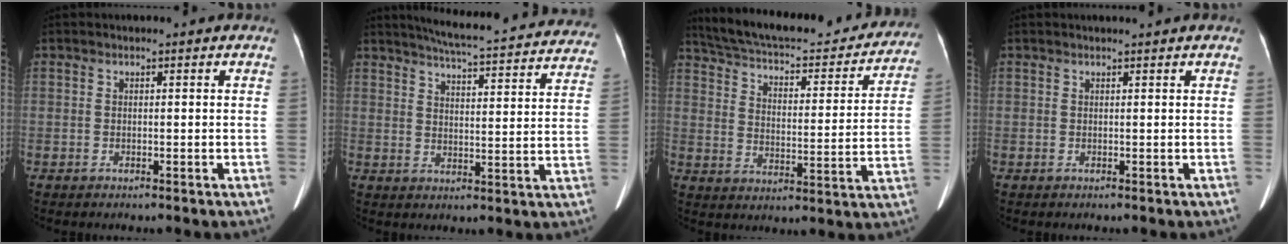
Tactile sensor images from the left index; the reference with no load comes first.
{"total": 25.5, "force": [23.4, 3.0, 9.7], "torque": [-0.149, -0.044, 0.279]}
{"total": 27.4, "force": [24.5, 6.2, 10.4], "torque": [-0.174, -0.032, 0.316]}
{"total": 1.5, "force": [1.4, -0.4, 0.5], "torque": [-0.006, 0.008, 0.026]}